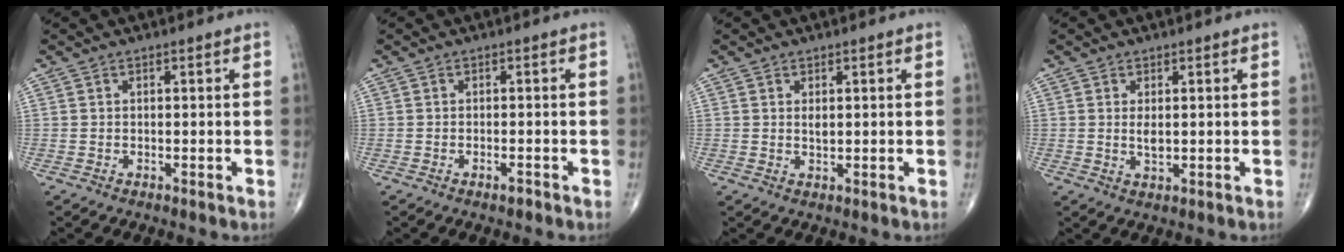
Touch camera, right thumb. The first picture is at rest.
{"total": 1.3, "force": [-0.9, 0.4, 0.8], "torque": [-0.016, -0.001, -0.014]}
{"total": 1.4, "force": [0.4, 0.7, 1.2], "torque": [-0.018, -0.004, 0.010]}
{"total": 2.3, "force": [0.3, 1.0, 2.0], "torque": [-0.036, -0.007, 0.010]}